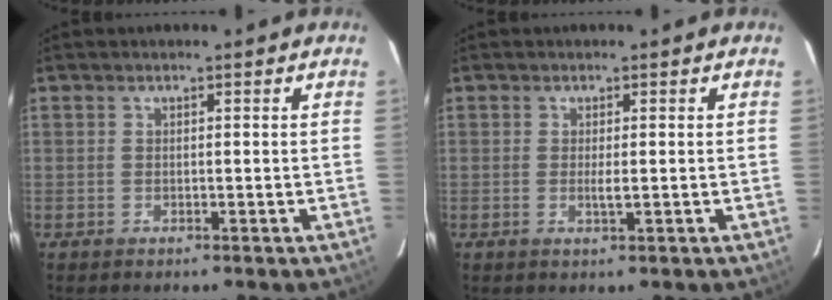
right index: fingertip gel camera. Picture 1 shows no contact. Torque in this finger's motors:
{"motor_torque": [0.39, 0.13, 0.20, 0.04]}